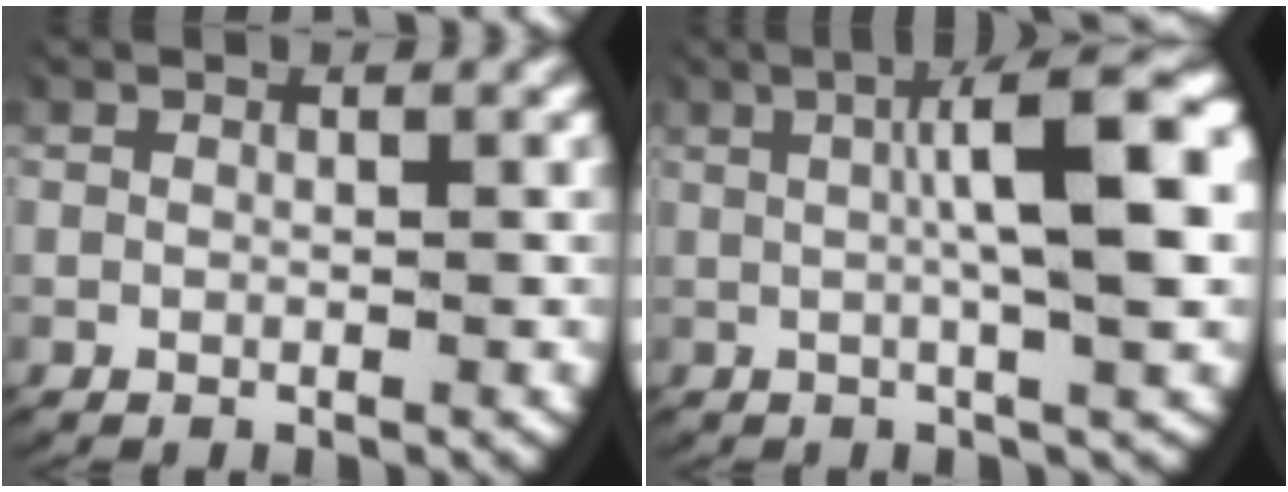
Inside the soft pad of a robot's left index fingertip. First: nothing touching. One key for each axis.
{"total": 8.3, "fx": 2.0, "fy": 2.0, "fz": 7.8, "tx": -0.120, "ty": 0.020, "tz": 0.025}